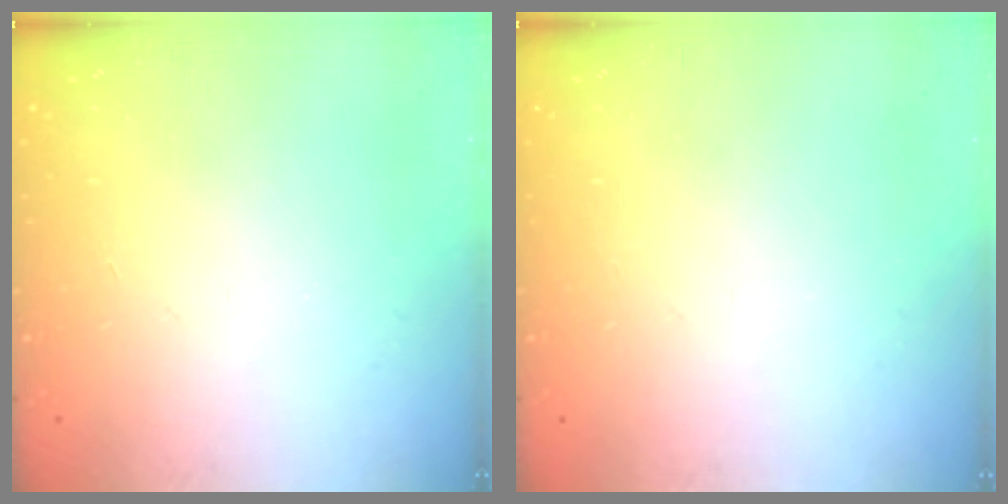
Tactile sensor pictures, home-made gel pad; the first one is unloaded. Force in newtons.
{"total": 0.0}